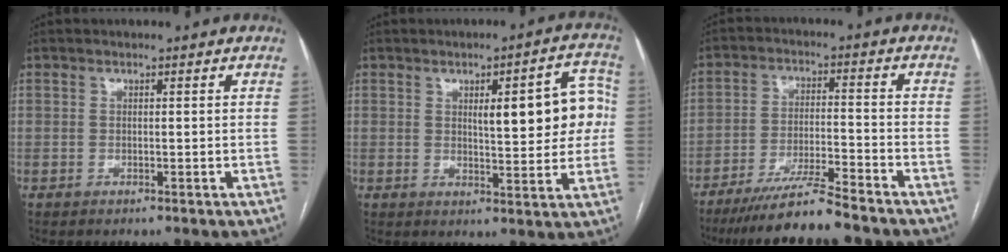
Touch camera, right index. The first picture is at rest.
{"total": 11.0, "force": [1.8, 3.1, 10.4], "torque": [-0.126, 0.023, 0.024]}
{"total": 9.8, "force": [-8.5, 0.0, 4.7], "torque": [-0.074, -0.020, -0.147]}